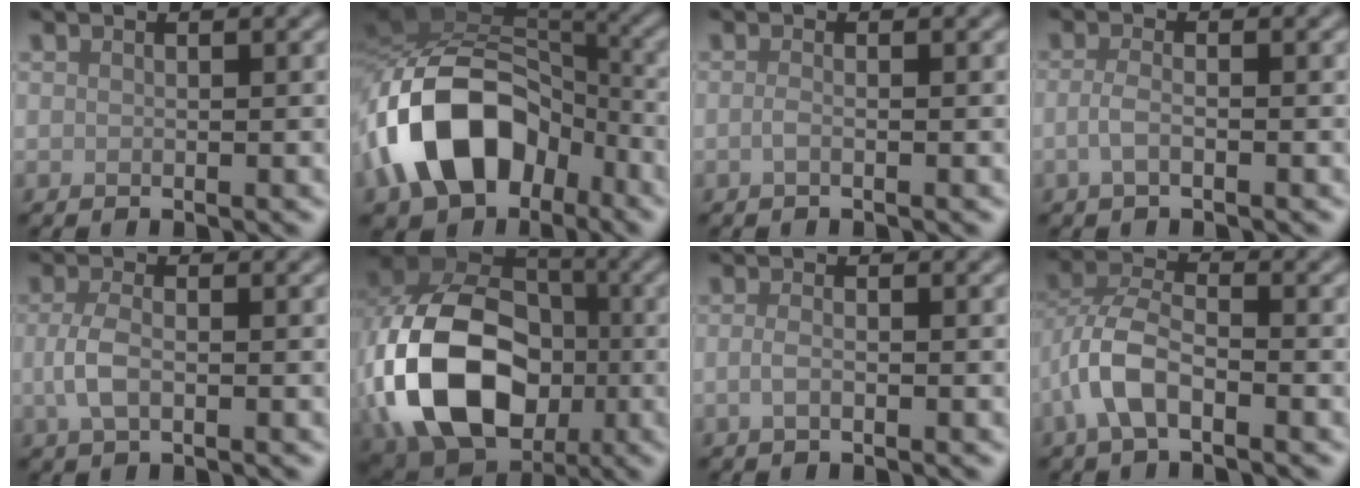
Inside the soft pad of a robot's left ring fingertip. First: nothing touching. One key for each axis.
{"total": 13.2, "fx": -5.6, "fy": 8.6, "fz": 8.2, "tx": -0.155, "ty": 0.008, "tz": -0.112}
{"total": 0.8, "fx": -0.3, "fy": 0.2, "fz": 0.7, "tx": -0.016, "ty": -0.001, "tz": -0.008}
{"total": 1.7, "fx": -0.6, "fy": 0.7, "fz": 1.5, "tx": -0.032, "ty": 0.000, "tz": -0.017}
{"total": 2.7, "fx": -0.5, "fy": 1.4, "fz": 2.3, "tx": -0.054, "ty": -0.002, "tz": -0.013}
{"total": 17.0, "fx": -3.2, "fy": 12.5, "fz": 11.0, "tx": -0.242, "ty": -0.020, "tz": -0.062}
{"total": 1.3, "fx": -0.5, "fy": 0.5, "fz": 1.1, "tx": -0.025, "ty": -0.001, "tz": -0.012}
{"total": 4.7, "fx": -1.9, "fy": 2.4, "fz": 3.6, "tx": -0.078, "ty": 0.009, "tz": -0.048}